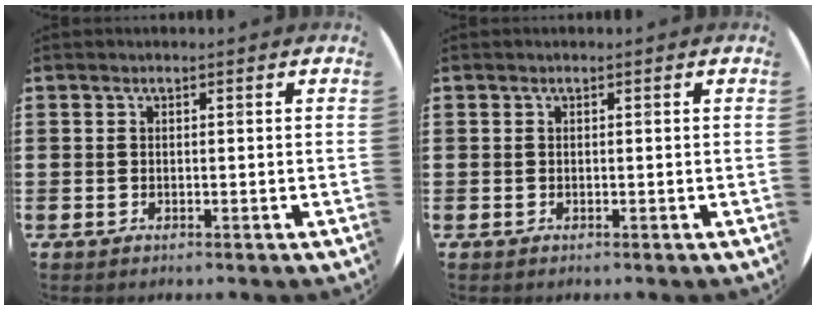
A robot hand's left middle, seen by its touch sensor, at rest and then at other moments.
{"total": 0.0}